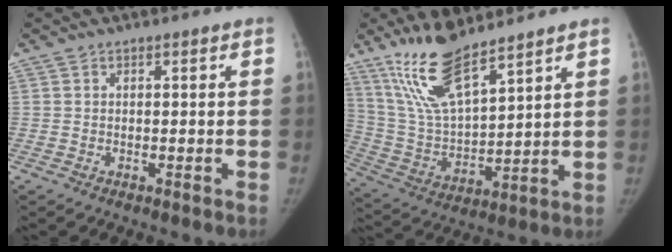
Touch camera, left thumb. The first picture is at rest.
{"total": 14.9, "force": [10.9, 3.9, 9.3], "torque": [-0.168, -0.056, 0.227]}